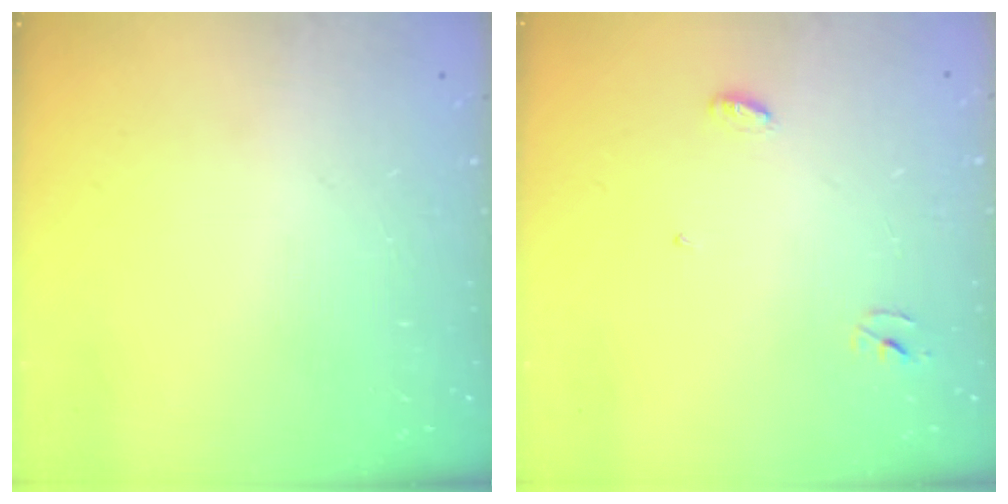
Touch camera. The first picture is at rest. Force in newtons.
{"total": 3.2, "press": 3.2, "slide": 0.3}